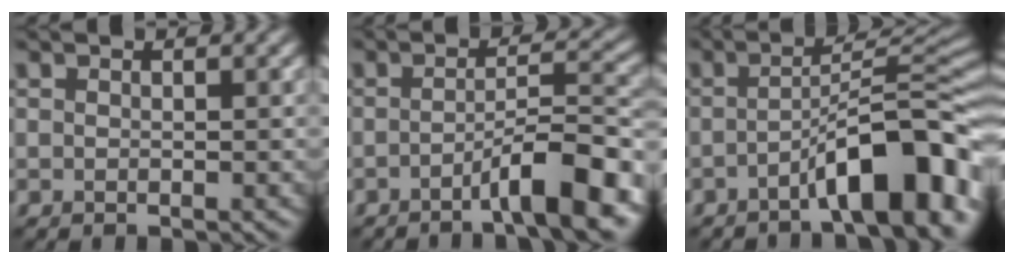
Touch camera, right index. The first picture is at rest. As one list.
[{"total": 6.9, "force": [-3.6, 1.2, 5.7], "torque": [-0.079, 0.017, -0.060]}, {"total": 9.0, "force": [-4.2, 2.0, 7.7], "torque": [-0.104, 0.024, -0.067]}]